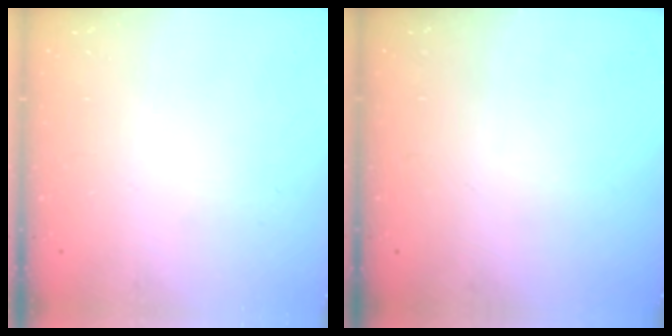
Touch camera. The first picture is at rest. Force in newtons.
{"total": 0.0}